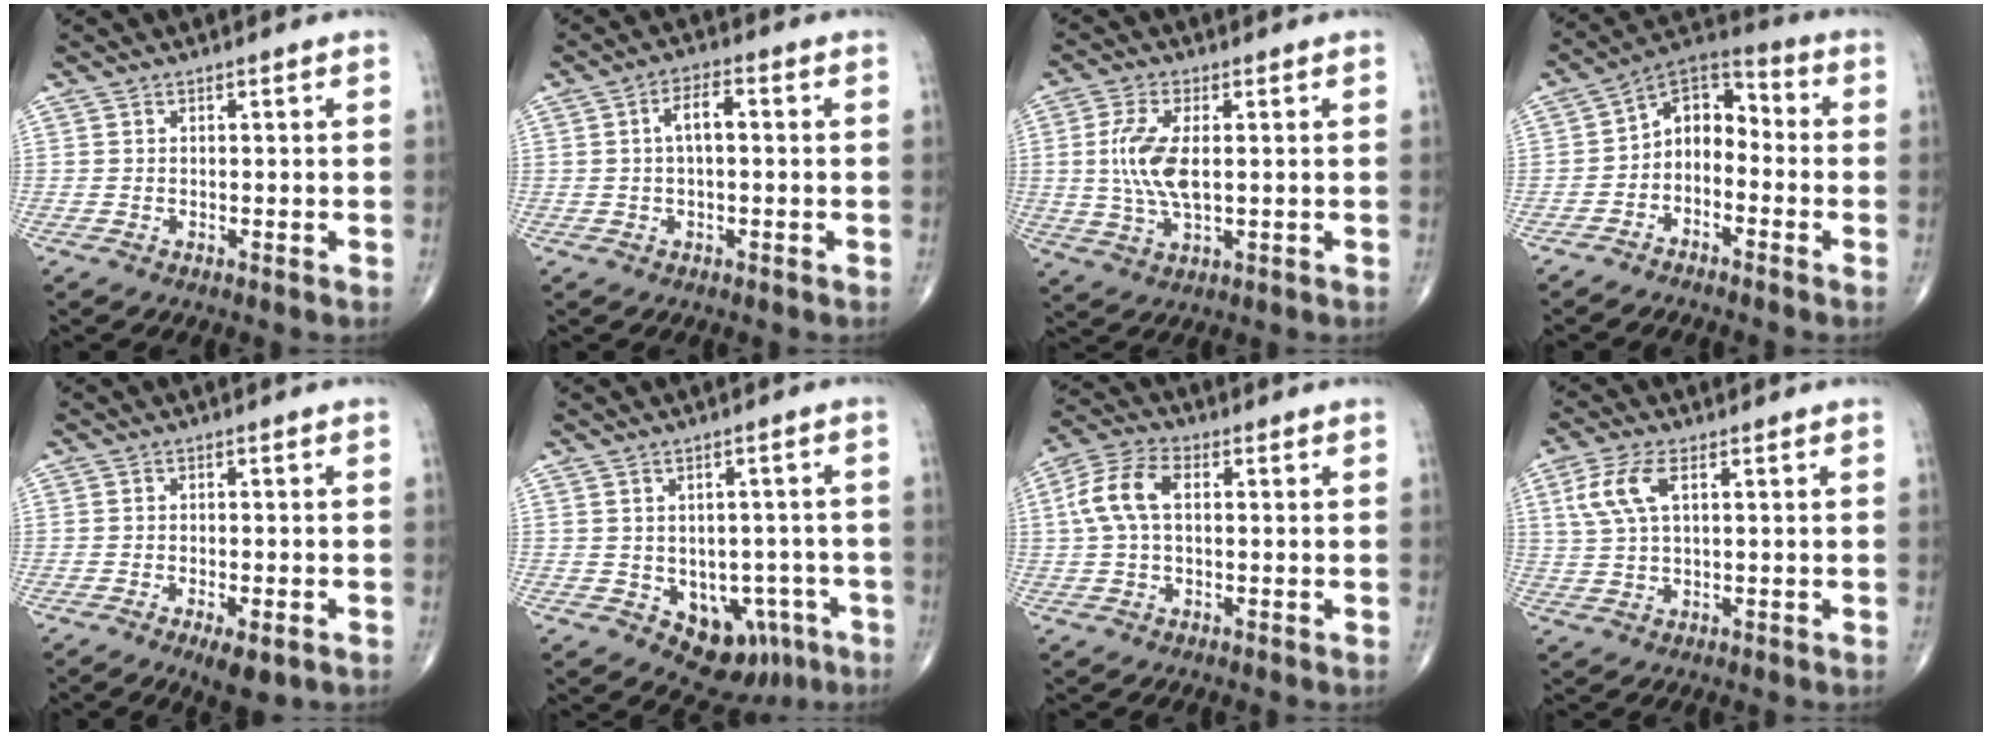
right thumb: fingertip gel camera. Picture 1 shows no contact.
{"total": 4.8, "force": [0.5, 2.2, 4.2], "torque": [-0.075, 0.015, 0.004]}
{"total": 9.4, "force": [0.8, 4.1, 8.4], "torque": [-0.186, -0.006, 0.018]}
{"total": 9.2, "force": [-2.5, 6.4, 6.1], "torque": [-0.072, 0.055, -0.063]}
{"total": 4.7, "force": [-2.4, 1.5, 3.8], "torque": [-0.055, -0.002, -0.031]}
{"total": 10.2, "force": [-4.0, 7.2, 6.0], "torque": [-0.033, 0.024, -0.039]}
{"total": 8.3, "force": [1.1, 4.7, 6.7], "torque": [-0.150, 0.025, 0.017]}
{"total": 6.6, "force": [2.1, 2.9, 5.5], "torque": [-0.134, 0.009, 0.046]}